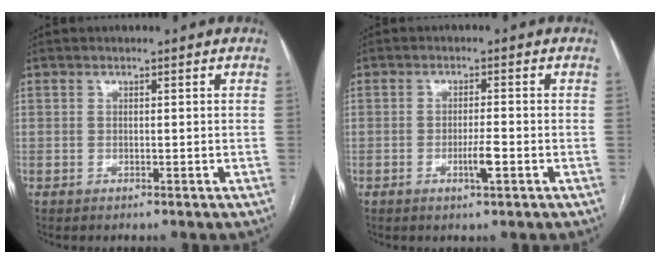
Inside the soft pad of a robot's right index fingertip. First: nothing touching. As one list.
[{"total": 3.0, "force": [-1.1, 0.2, 2.8], "torque": [-0.051, -0.004, -0.019]}]